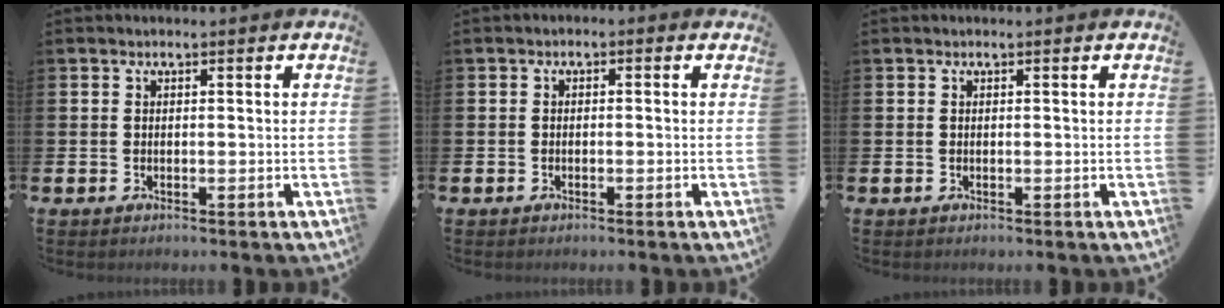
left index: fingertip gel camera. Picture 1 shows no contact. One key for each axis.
{"total": 0.9, "fx": -0.8, "fy": 0.4, "fz": 0.2, "tx": -0.011, "ty": 0.002, "tz": -0.015}
{"total": 0.0}